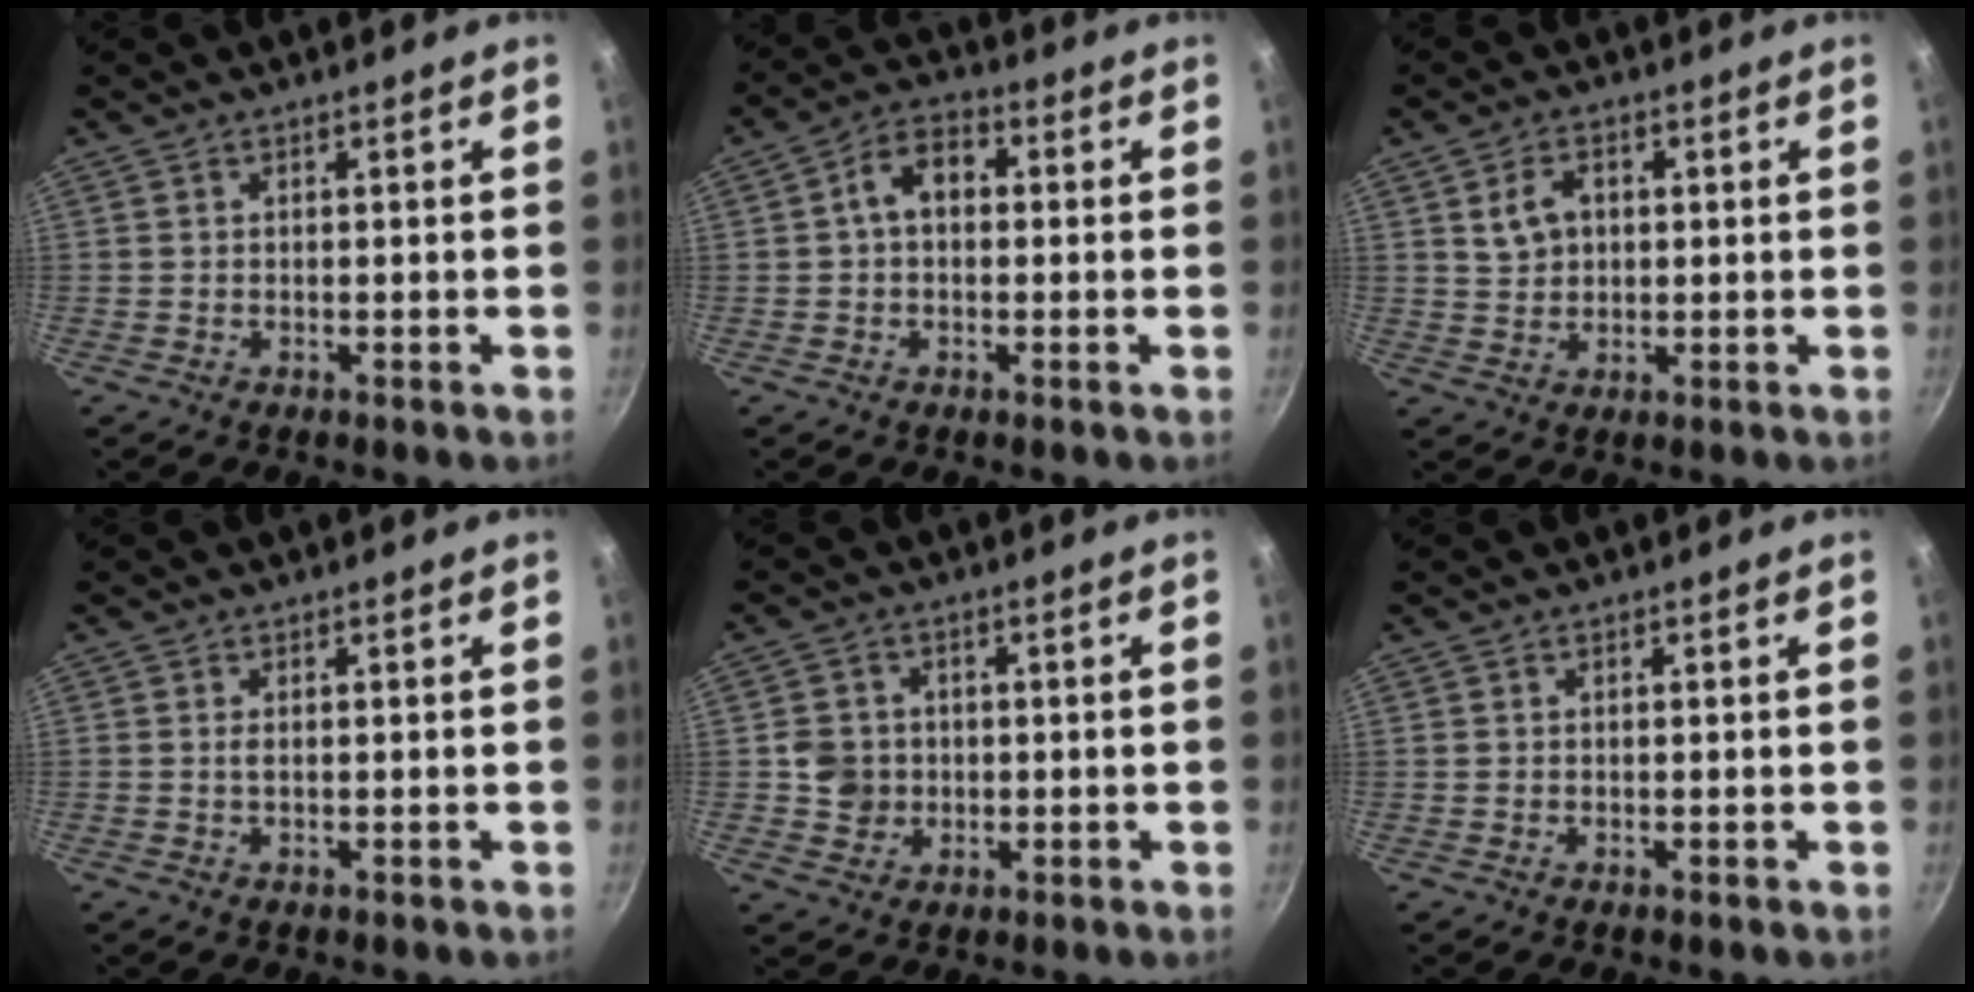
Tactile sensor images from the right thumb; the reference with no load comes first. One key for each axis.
{"total": 6.8, "fx": 0.6, "fy": 4.7, "fz": 4.9, "tx": -0.061, "ty": 0.022, "tz": -0.002}
{"total": 5.5, "fx": 1.4, "fy": 4.0, "fz": 3.5, "tx": -0.046, "ty": 0.005, "tz": 0.027}
{"total": 0.7, "fx": 0.0, "fy": 0.2, "fz": 0.6, "tx": -0.014, "ty": 0.000, "tz": 0.000}
{"total": 5.3, "fx": -0.1, "fy": 5.0, "fz": 1.6, "tx": -0.004, "ty": 0.013, "tz": -0.002}
{"total": 0.0}